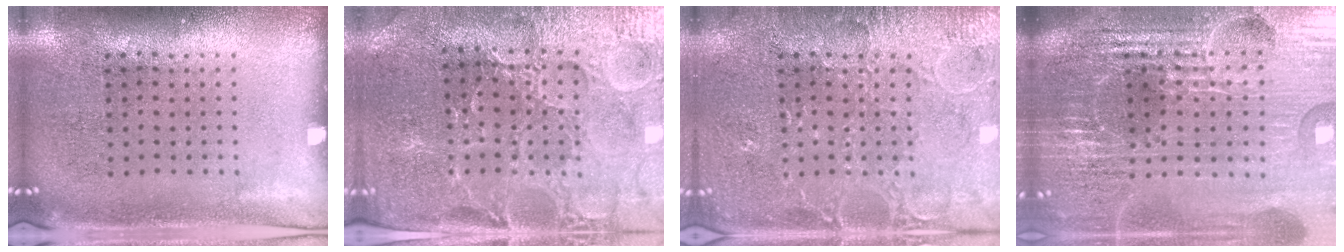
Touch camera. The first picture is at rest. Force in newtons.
{"total": 3.4, "press": 3.4, "slide": 0.6}
{"total": 4.2, "press": 4.1, "slide": 0.5}
{"total": 6.8, "press": 5.9, "slide": 3.4}